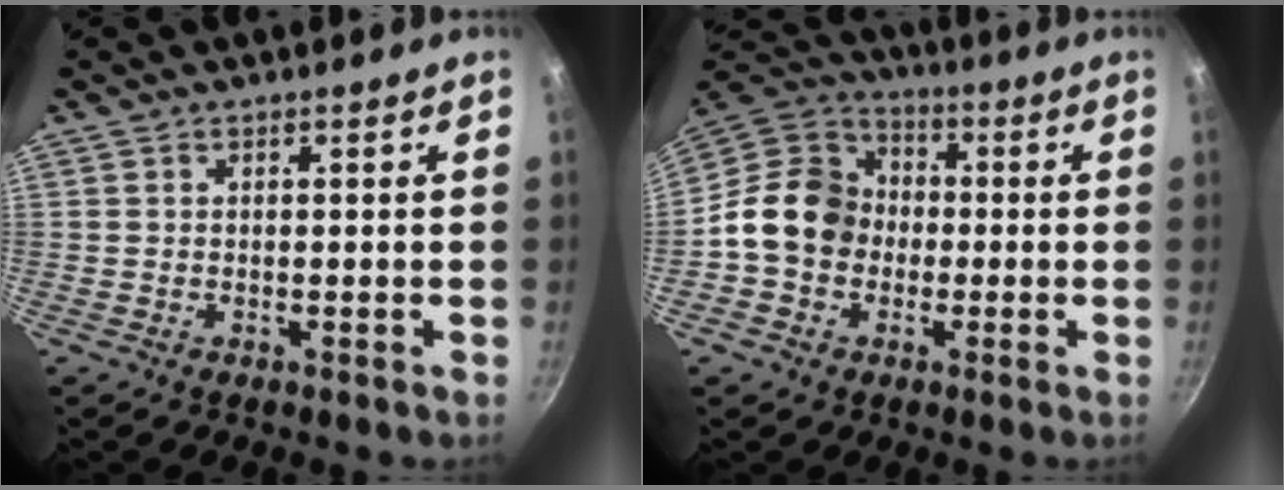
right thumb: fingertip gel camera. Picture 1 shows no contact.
{"total": 13.6, "force": [-1.6, 11.4, 7.1], "torque": [-0.086, 0.037, -0.048]}